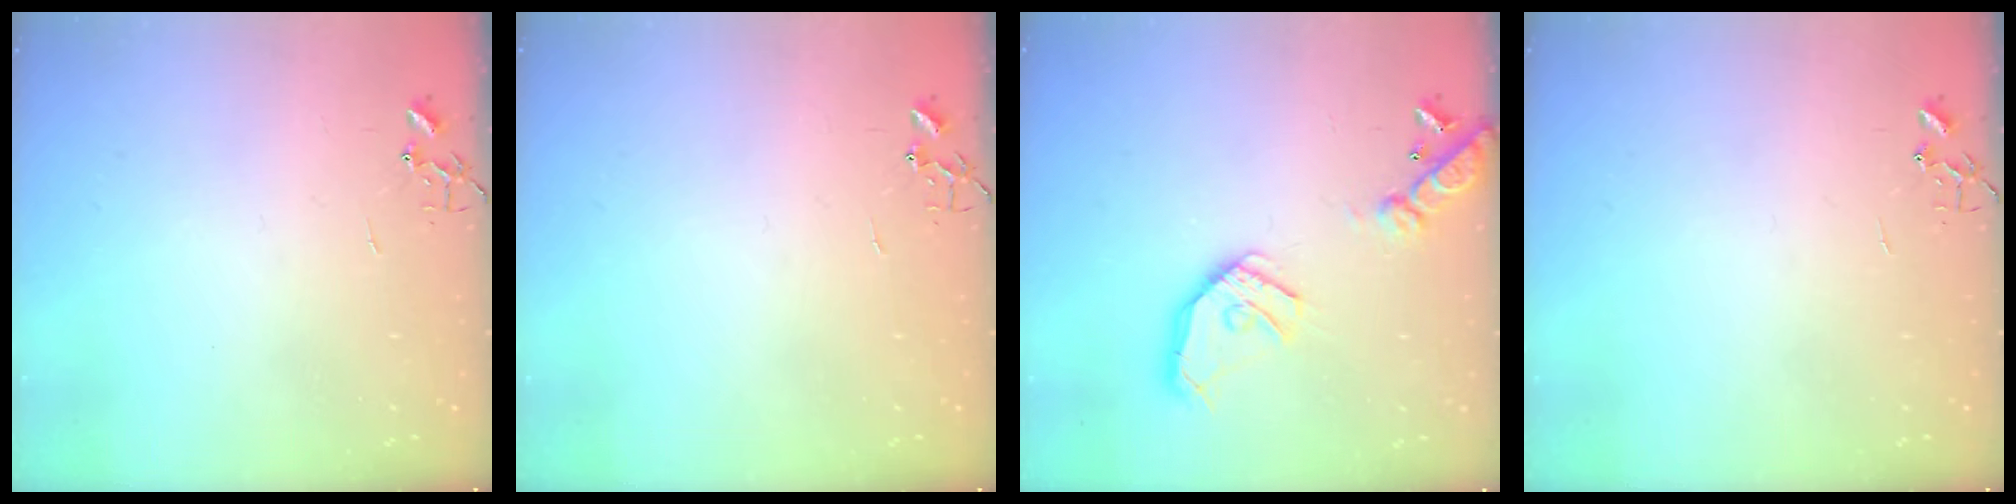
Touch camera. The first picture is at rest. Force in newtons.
{"total": 0.0}
{"total": 17.3, "press": 17.0, "slide": 2.8}
{"total": 0.0}